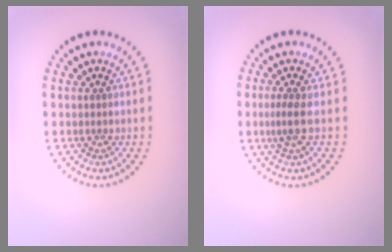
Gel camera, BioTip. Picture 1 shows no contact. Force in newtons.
{"total": 1.8, "press": 1.3, "slide": 1.2}